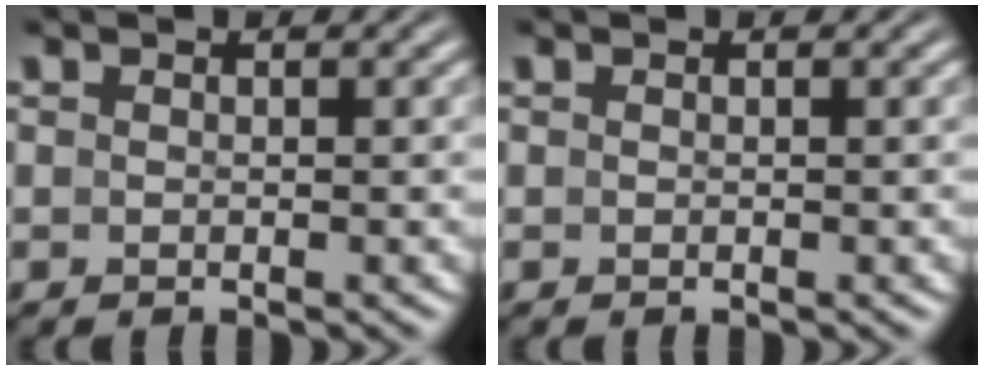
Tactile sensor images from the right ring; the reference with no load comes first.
{"total": 0.0}